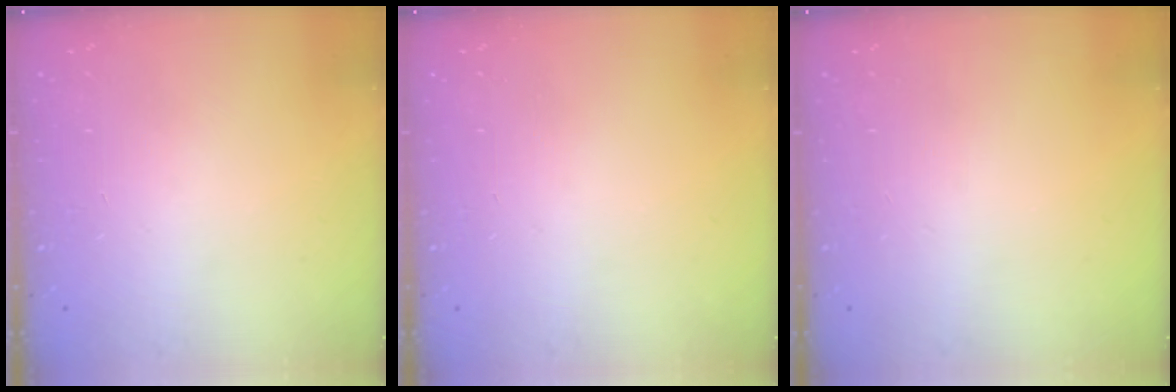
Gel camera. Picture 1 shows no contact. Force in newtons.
{"total": 0.0}
{"total": 0.0}